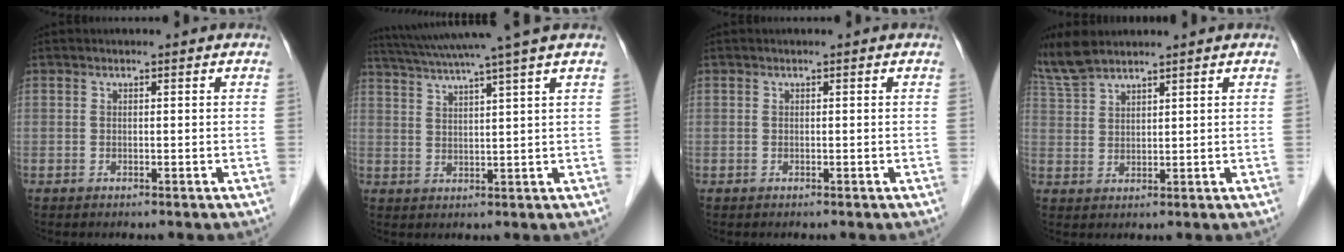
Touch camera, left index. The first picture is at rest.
{"total": 12.1, "force": [10.0, -2.2, 6.5], "torque": [-0.115, 0.007, 0.148]}
{"total": 0.0}
{"total": 6.0, "force": [5.5, 0.9, 2.2], "torque": [-0.064, 0.019, 0.122]}